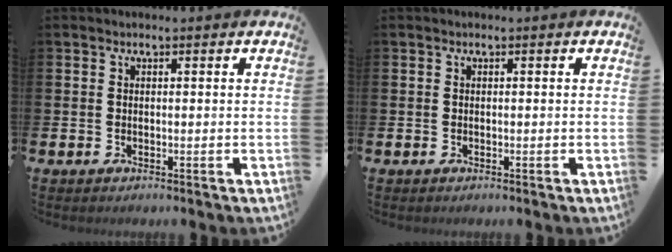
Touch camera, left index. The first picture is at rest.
{"total": 0.0}